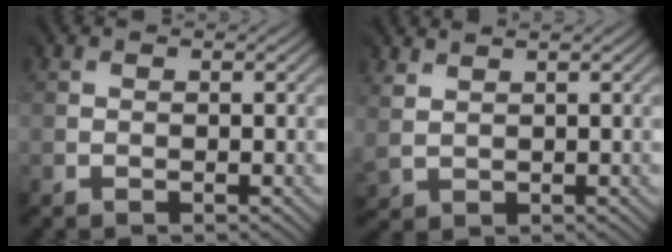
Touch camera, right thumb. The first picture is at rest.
{"total": 1.7, "force": [1.7, 0.3, 0.0], "torque": [-0.015, 0.003, 0.046]}